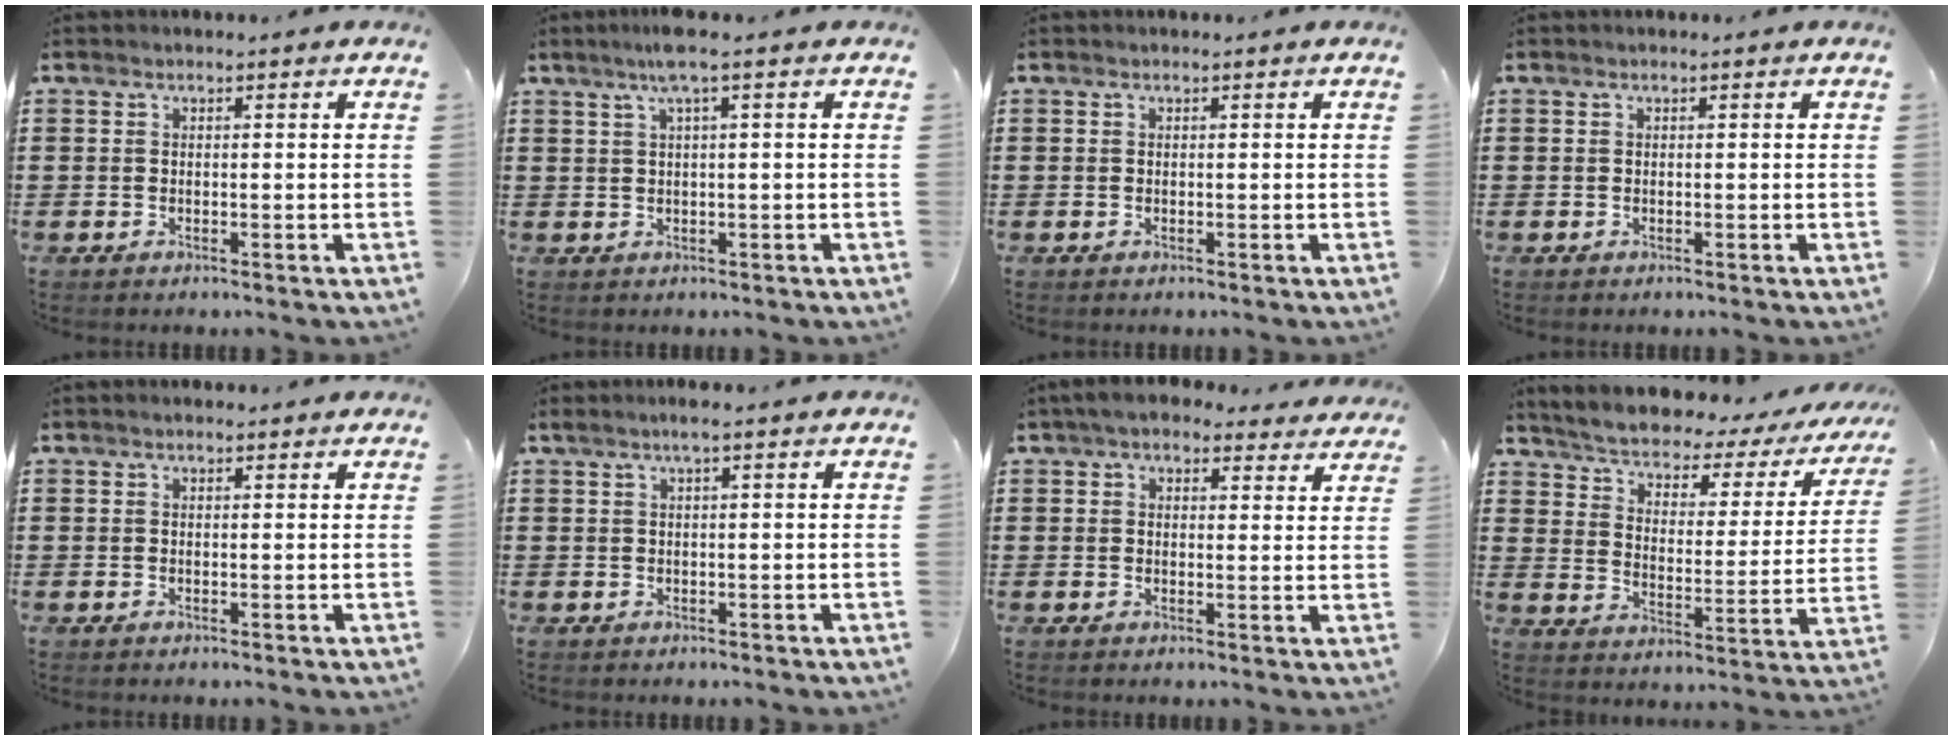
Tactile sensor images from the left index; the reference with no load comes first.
{"total": 3.2, "force": [1.3, -0.2, 2.9], "torque": [-0.057, 0.000, 0.022]}
{"total": 0.0}
{"total": 0.0}
{"total": 0.6, "force": [0.4, 0.2, 0.3], "torque": [-0.007, 0.002, 0.008]}
{"total": 1.6, "force": [0.6, 0.0, 1.5], "torque": [-0.028, -0.001, 0.011]}
{"total": 4.6, "force": [3.9, 1.5, 1.9], "torque": [-0.049, -0.004, 0.073]}
{"total": 3.1, "force": [2.7, 0.6, 1.2], "torque": [-0.043, -0.032, 0.035]}